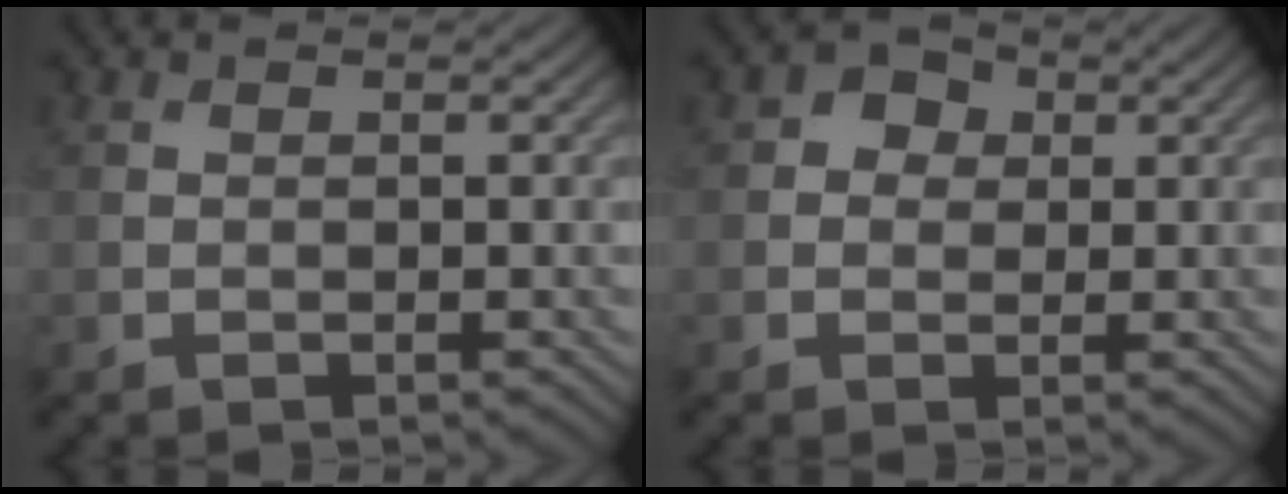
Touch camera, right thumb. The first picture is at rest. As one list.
[{"total": 2.7, "force": [0.5, 2.4, 1.1], "torque": [-0.018, 0.004, -0.001]}]